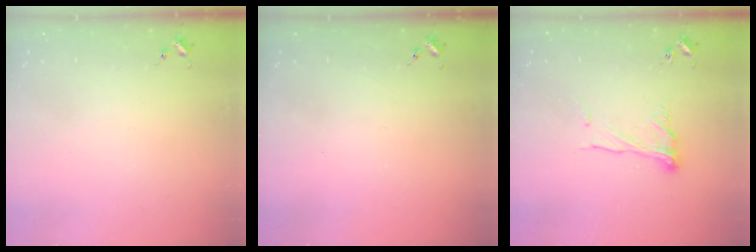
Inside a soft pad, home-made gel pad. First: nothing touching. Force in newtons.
{"total": 0.0}
{"total": 10.3, "press": 10.3, "slide": 0.7}